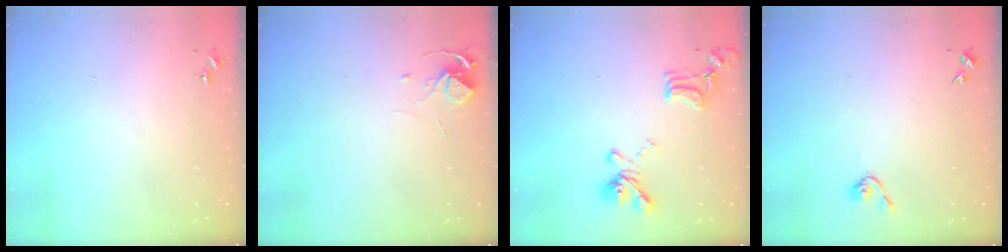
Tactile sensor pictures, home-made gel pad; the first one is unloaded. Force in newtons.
{"total": 5.8, "press": 5.8, "slide": 0.3}
{"total": 14.1, "press": 14.1, "slide": 1.1}
{"total": 3.8, "press": 3.7, "slide": 0.6}